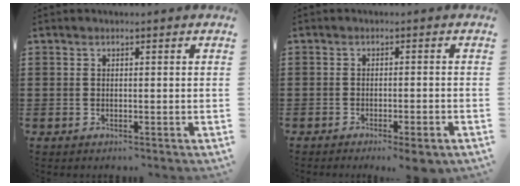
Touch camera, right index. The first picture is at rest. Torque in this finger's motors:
{"motor_torque": [0.70, -0.79, 0.25, 0.01]}